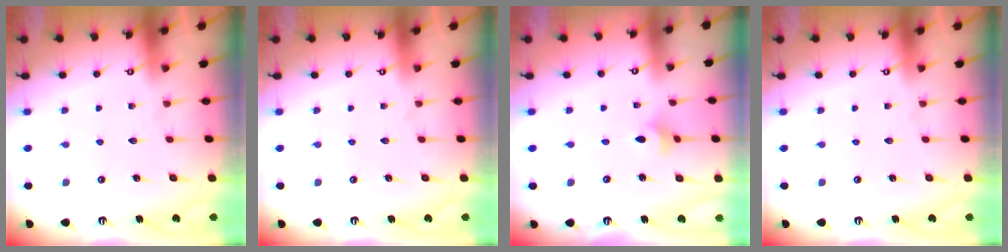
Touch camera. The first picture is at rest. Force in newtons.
{"total": 0.0}
{"total": 2.9, "press": 2.8, "slide": 0.6}
{"total": 0.0}